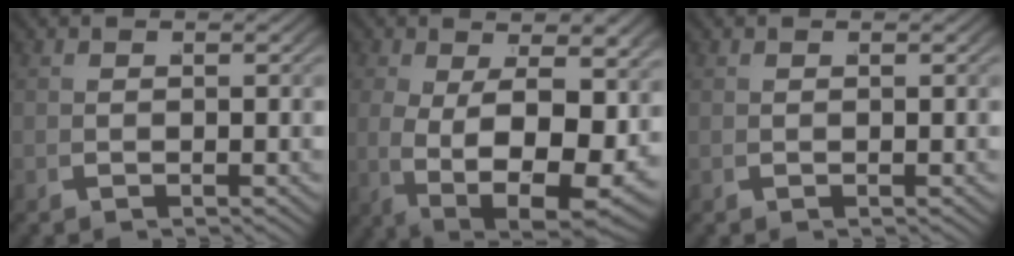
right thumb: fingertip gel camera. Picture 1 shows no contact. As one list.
[{"total": 11.1, "force": [-1.0, 5.9, 9.4], "torque": [-0.171, -0.045, 0.014]}, {"total": 0.0}]